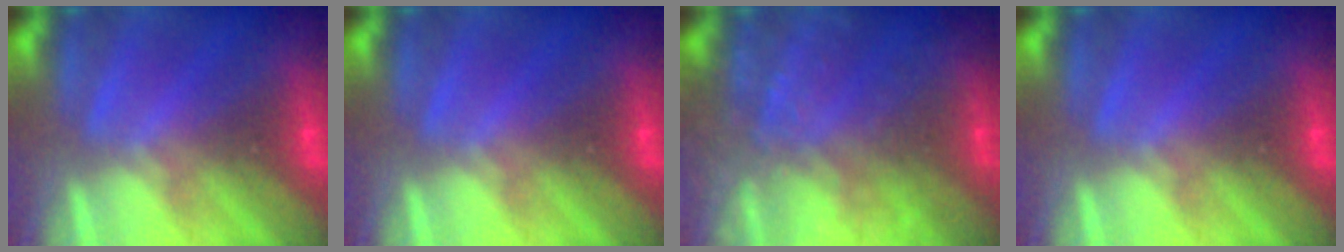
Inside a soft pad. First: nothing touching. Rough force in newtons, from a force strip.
{"total": 0.0}
{"total": 8.4}
{"total": 0.0}